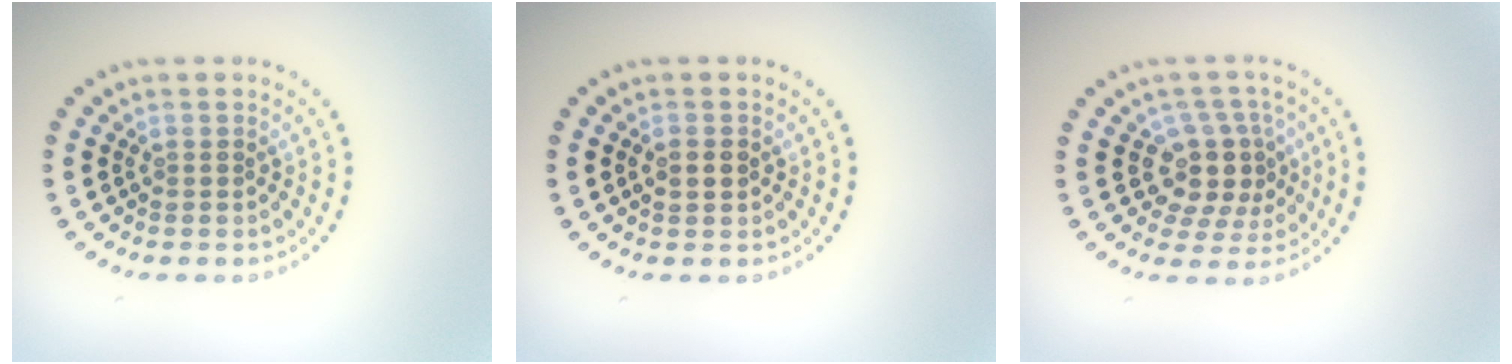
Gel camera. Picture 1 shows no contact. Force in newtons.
{"total": 2.0, "press": 2.0, "slide": 0.2}
{"total": 4.0, "press": 3.3, "slide": 2.2}